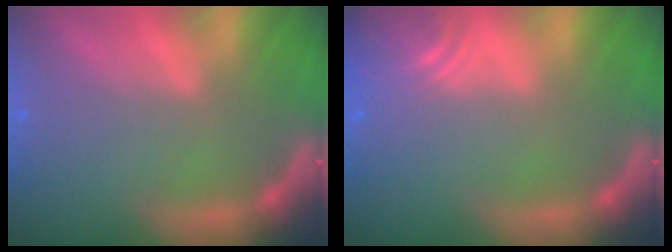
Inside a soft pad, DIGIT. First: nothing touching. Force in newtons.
{"total": 4.0}